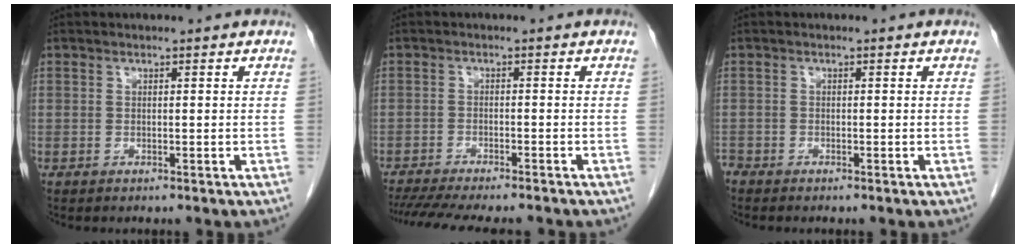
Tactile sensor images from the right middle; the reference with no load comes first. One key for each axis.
{"total": 14.0, "fx": -12.3, "fy": 2.0, "fz": 6.4, "tx": -0.114, "ty": -0.019, "tz": -0.173}
{"total": 1.1, "fx": -1.0, "fy": 0.2, "fz": 0.0, "tx": -0.002, "ty": -0.003, "tz": -0.020}